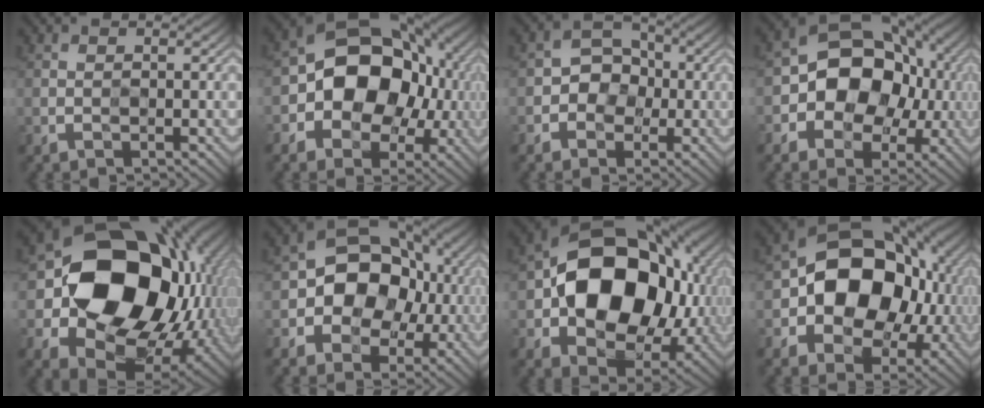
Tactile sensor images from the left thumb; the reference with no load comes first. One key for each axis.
{"total": 12.5, "fx": -0.9, "fy": 9.7, "fz": 7.9, "tx": -0.111, "ty": 0.002, "tz": -0.033}
{"total": 3.7, "fx": -0.8, "fy": 3.4, "fz": 1.1, "tx": -0.011, "ty": 0.005, "tz": -0.028}
{"total": 11.0, "fx": -1.0, "fy": 8.8, "fz": 6.5, "tx": -0.100, "ty": -0.002, "tz": -0.038}
{"total": 17.9, "fx": 1.1, "fy": 14.4, "fz": 10.6, "tx": -0.182, "ty": -0.036, "tz": 0.038}
{"total": 9.8, "fx": -1.0, "fy": 8.0, "fz": 5.6, "tx": -0.085, "ty": 0.000, "tz": -0.038}
{"total": 16.1, "fx": 0.9, "fy": 12.0, "fz": 10.8, "tx": -0.160, "ty": -0.005, "tz": 0.016}
{"total": 14.2, "fx": 0.0, "fy": 10.9, "fz": 9.2, "tx": -0.119, "ty": 0.003, "tz": -0.012}